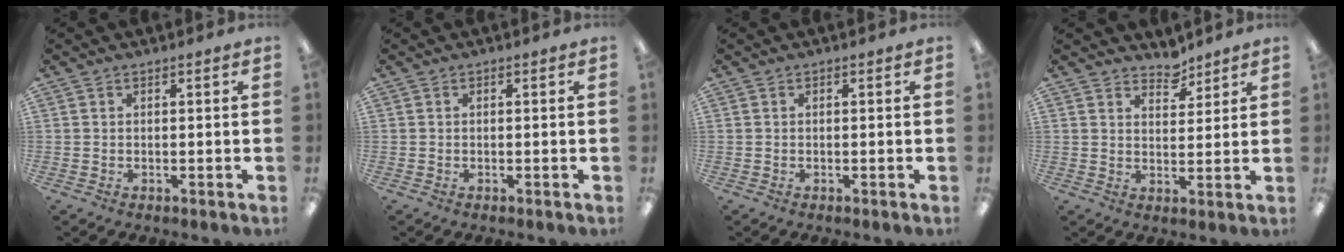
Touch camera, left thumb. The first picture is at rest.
{"total": 0.0}
{"total": 0.0}
{"total": 5.1, "force": [4.6, 2.1, 0.8], "torque": [0.004, -0.033, 0.081]}